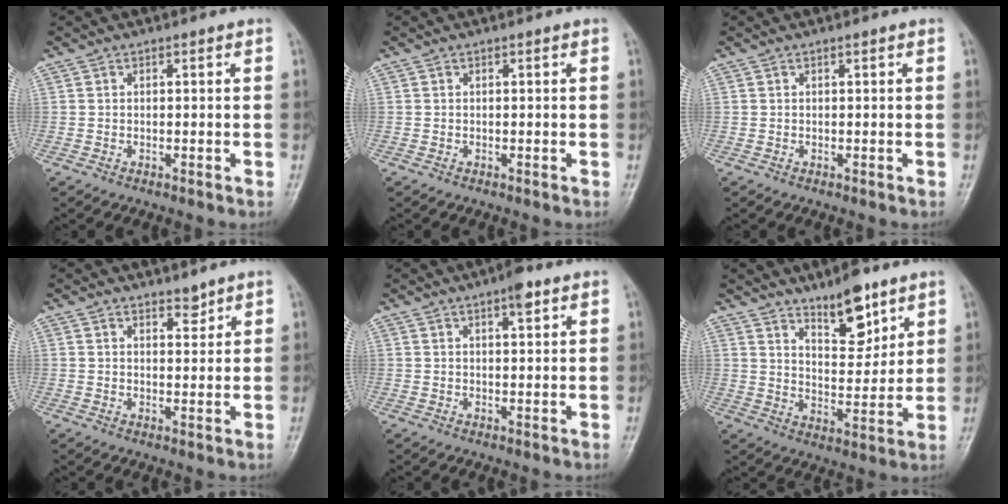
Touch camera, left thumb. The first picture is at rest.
{"total": 0.0}
{"total": 0.0}
{"total": 2.3, "force": [2.0, 0.9, 0.7], "torque": [0.002, -0.016, 0.031]}
{"total": 3.6, "force": [2.1, 1.1, 2.7], "torque": [-0.034, -0.007, 0.029]}
{"total": 9.8, "force": [6.8, 3.8, 6.0], "torque": [-0.068, -0.053, 0.114]}